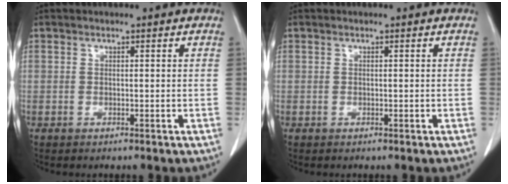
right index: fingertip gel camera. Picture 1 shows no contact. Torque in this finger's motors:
{"motor_torque": [-0.08, 0.08, -0.03, 0.01]}